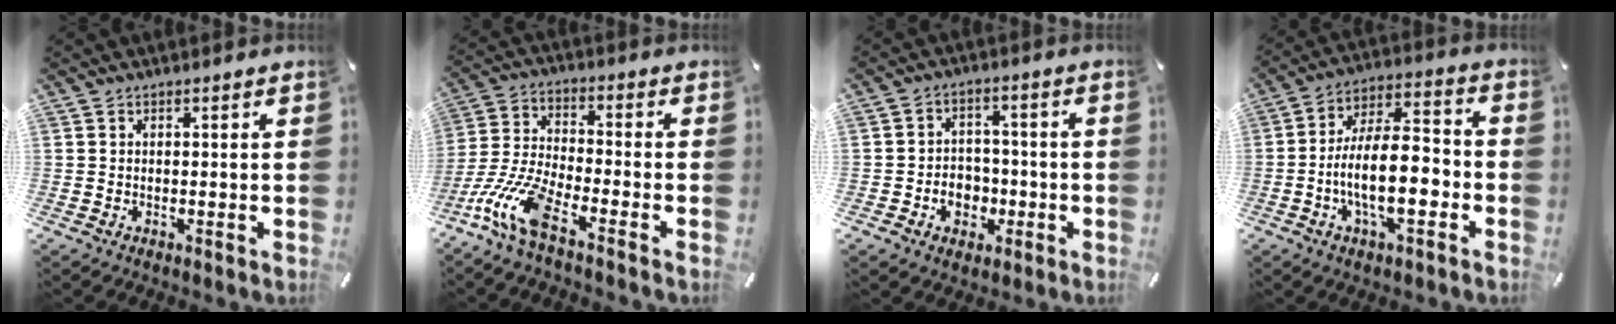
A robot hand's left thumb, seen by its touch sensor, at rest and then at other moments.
{"total": 12.9, "force": [-7.7, 3.6, 9.7], "torque": [-0.208, 0.013, -0.139]}
{"total": 6.6, "force": [-2.0, 5.7, 2.5], "torque": [-0.039, 0.017, -0.032]}
{"total": 15.1, "force": [-4.3, 6.7, 12.8], "torque": [-0.229, 0.006, -0.078]}